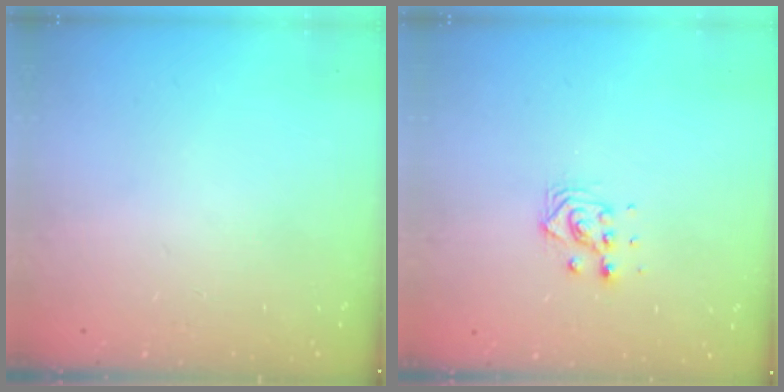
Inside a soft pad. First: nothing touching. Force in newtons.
{"total": 5.1, "press": 5.1, "slide": 0.1}